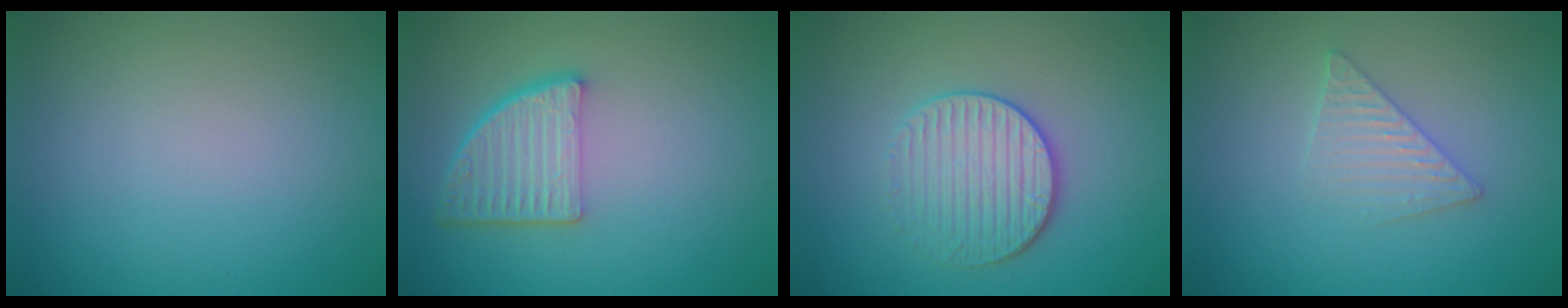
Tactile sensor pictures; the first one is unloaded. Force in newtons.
{"total": 5.1, "press": 3.7, "slide": 3.5}
{"total": 3.4, "press": 3.2, "slide": 1.2}
{"total": 2.4, "press": 2.3, "slide": 0.2}